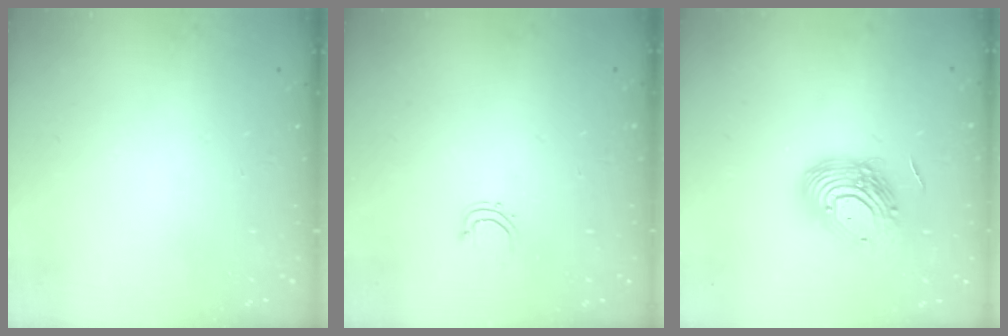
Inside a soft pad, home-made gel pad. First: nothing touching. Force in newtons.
{"total": 2.8, "press": 2.7, "slide": 0.5}
{"total": 15.2, "press": 15.1, "slide": 1.4}